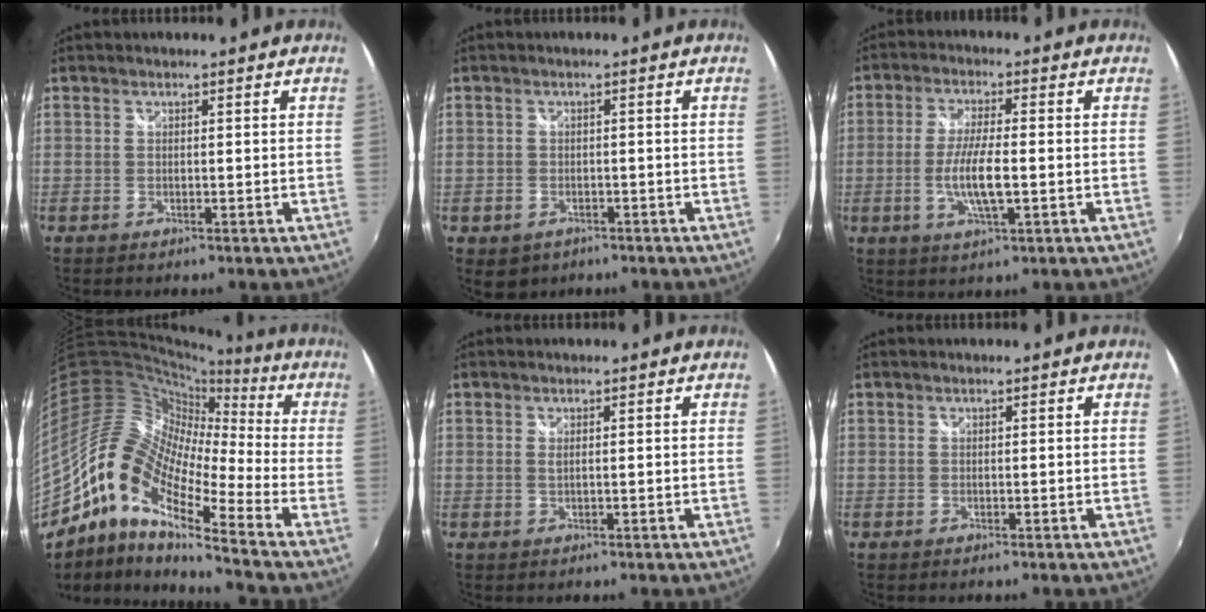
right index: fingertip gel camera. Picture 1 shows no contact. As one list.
[{"total": 4.1, "force": [-1.8, 3.3, 1.5], "torque": [-0.037, -0.006, -0.022]}, {"total": 7.7, "force": [-1.5, 1.6, 7.4], "torque": [-0.148, -0.009, -0.028]}, {"total": 16.1, "force": [-8.4, 5.0, 12.8], "torque": [-0.203, -0.004, -0.185]}, {"total": 1.0, "force": [0.1, 0.0, 1.0], "torque": [-0.020, 0.000, 0.003]}, {"total": 0.0}]